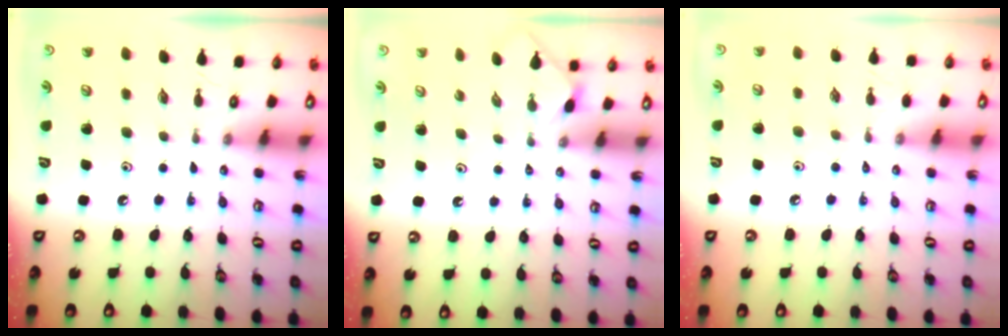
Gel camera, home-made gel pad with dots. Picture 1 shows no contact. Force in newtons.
{"total": 1.0, "press": 0.9, "slide": 0.3}
{"total": 3.4, "press": 3.4, "slide": 0.6}